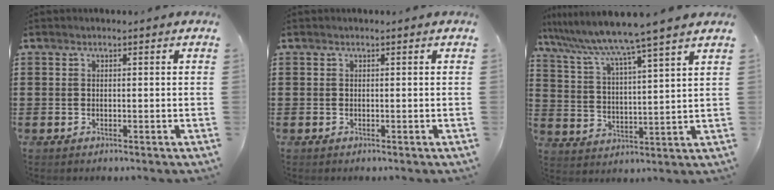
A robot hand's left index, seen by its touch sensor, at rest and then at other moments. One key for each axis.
{"total": 0.0}
{"total": 7.2, "fx": 6.3, "fy": -1.7, "fz": 3.0, "tx": -0.085, "ty": -0.051, "tz": 0.100}